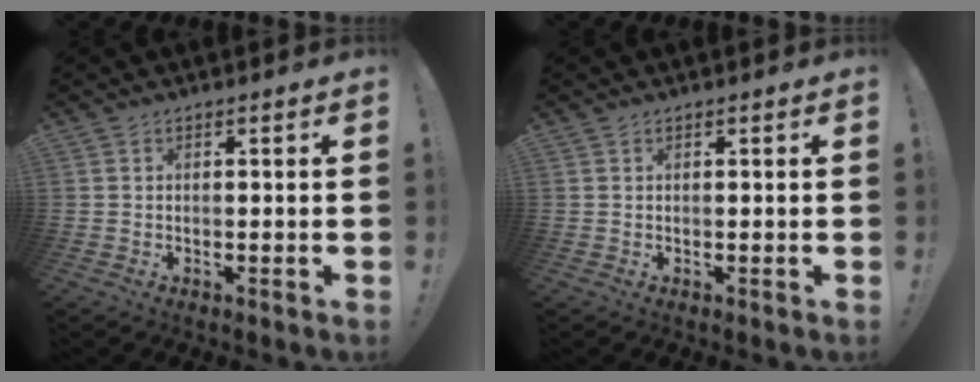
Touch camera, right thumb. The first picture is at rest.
{"total": 0.0}